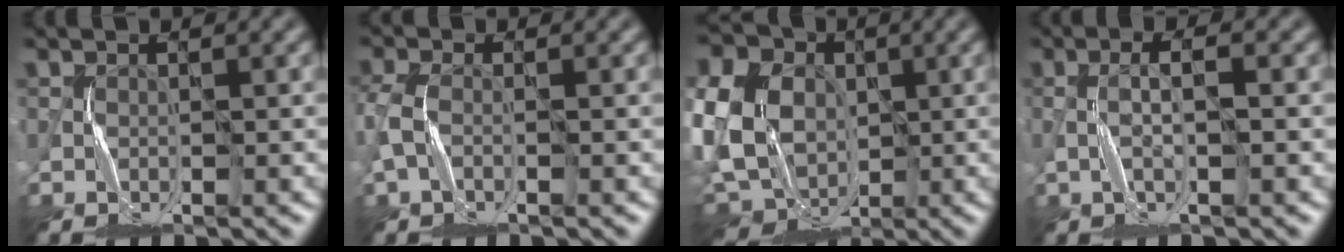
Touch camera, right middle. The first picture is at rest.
{"total": 2.5, "force": [-0.6, 1.6, 1.8], "torque": [-0.054, -0.001, -0.021]}
{"total": 14.1, "force": [-0.1, 11.3, 8.5], "torque": [-0.195, -0.004, -0.013]}
{"total": 2.0, "force": [0.0, 0.3, 2.0], "torque": [-0.040, 0.006, -0.002]}